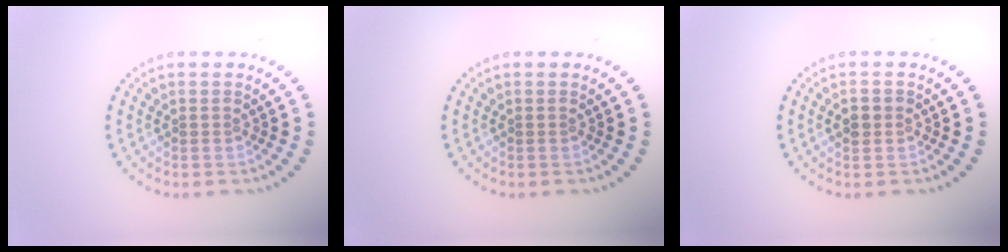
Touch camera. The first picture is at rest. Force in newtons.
{"total": 0.0}
{"total": 1.2, "press": 1.2, "slide": 0.1}